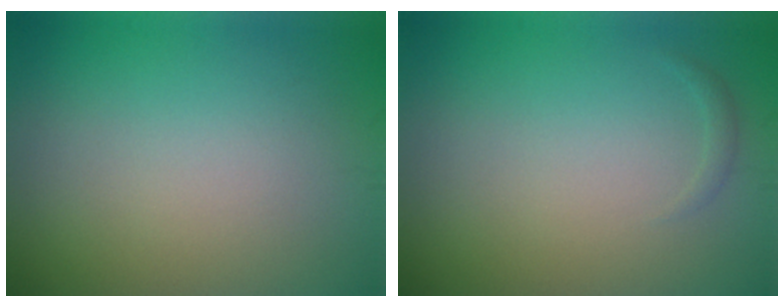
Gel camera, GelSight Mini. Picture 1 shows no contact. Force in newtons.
{"total": 0.5, "press": 0.5, "slide": 0.0}